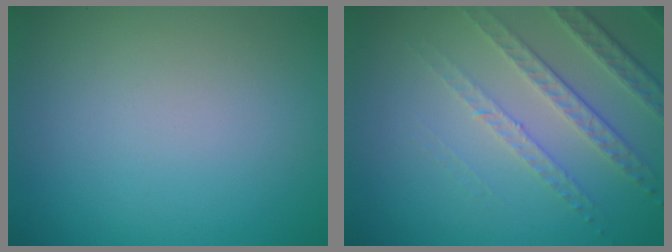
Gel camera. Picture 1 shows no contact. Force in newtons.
{"total": 4.8, "press": 3.4, "slide": 3.3}